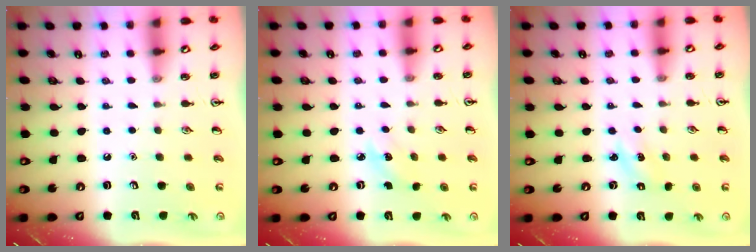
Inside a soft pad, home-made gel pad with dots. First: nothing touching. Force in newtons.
{"total": 3.5, "press": 3.2, "slide": 1.3}
{"total": 1.4, "press": 1.3, "slide": 0.5}